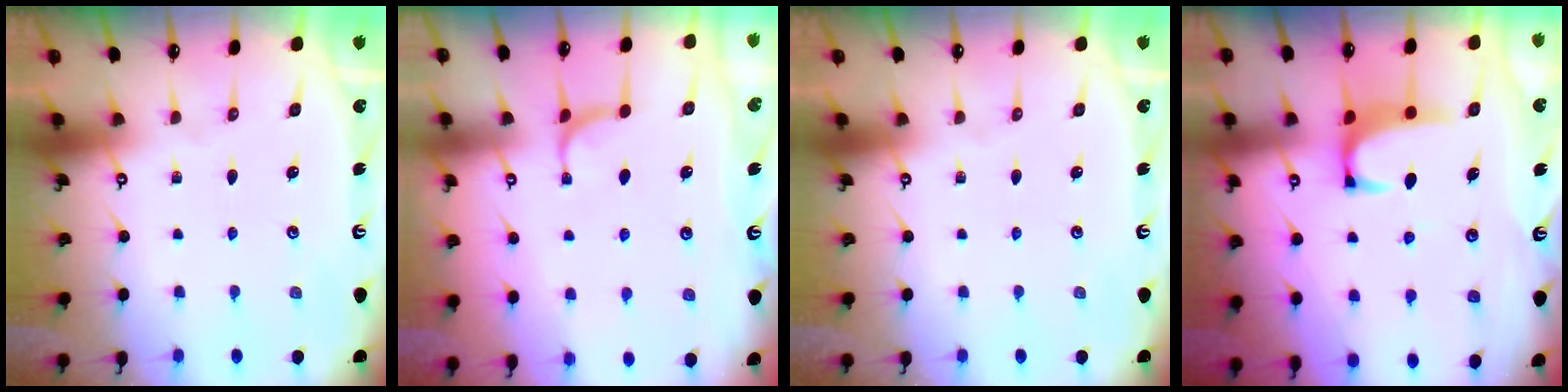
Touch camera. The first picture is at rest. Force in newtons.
{"total": 1.0, "press": 0.9, "slide": 0.6}
{"total": 0.0}
{"total": 2.0, "press": 1.9, "slide": 0.7}